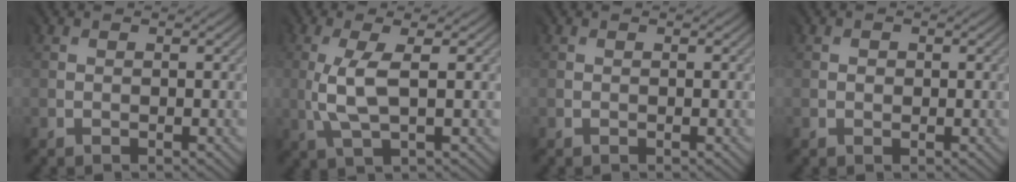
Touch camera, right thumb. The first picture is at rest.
{"total": 4.2, "force": [0.1, 1.1, 4.1], "torque": [-0.101, 0.005, 0.003]}
{"total": 0.0}
{"total": 0.7, "force": [0.3, 0.6, -0.1], "torque": [0.004, -0.001, 0.008]}